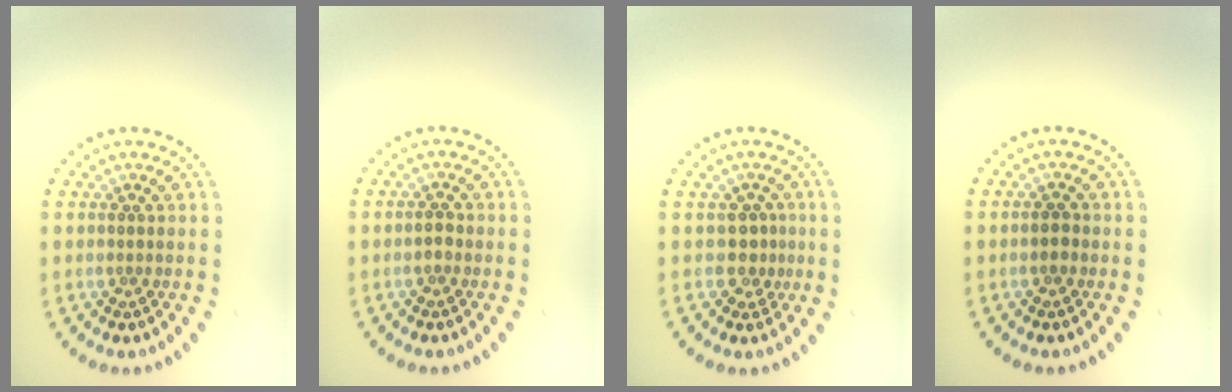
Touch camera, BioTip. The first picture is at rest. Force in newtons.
{"total": 0.9, "press": 0.9, "slide": 0.2}
{"total": 1.8, "press": 1.4, "slide": 1.2}
{"total": 1.2, "press": 1.2, "slide": 0.2}